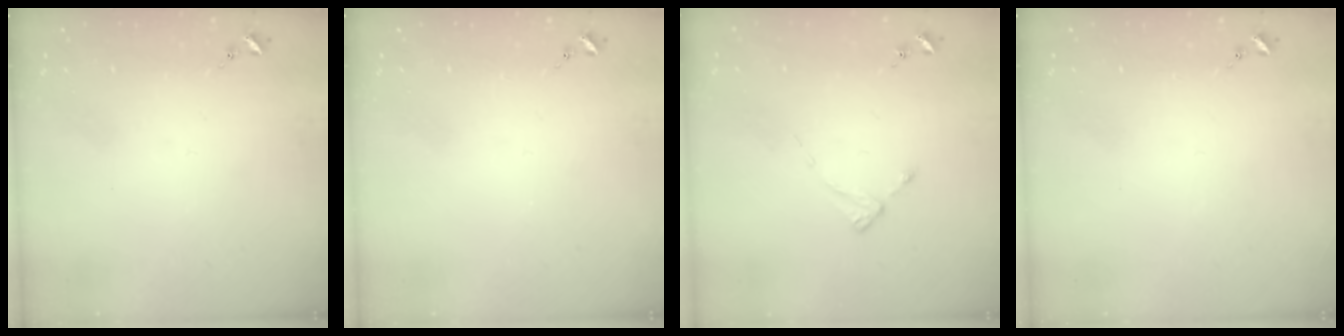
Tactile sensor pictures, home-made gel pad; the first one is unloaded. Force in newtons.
{"total": 0.0}
{"total": 1.9, "press": 1.8, "slide": 0.3}
{"total": 0.0}